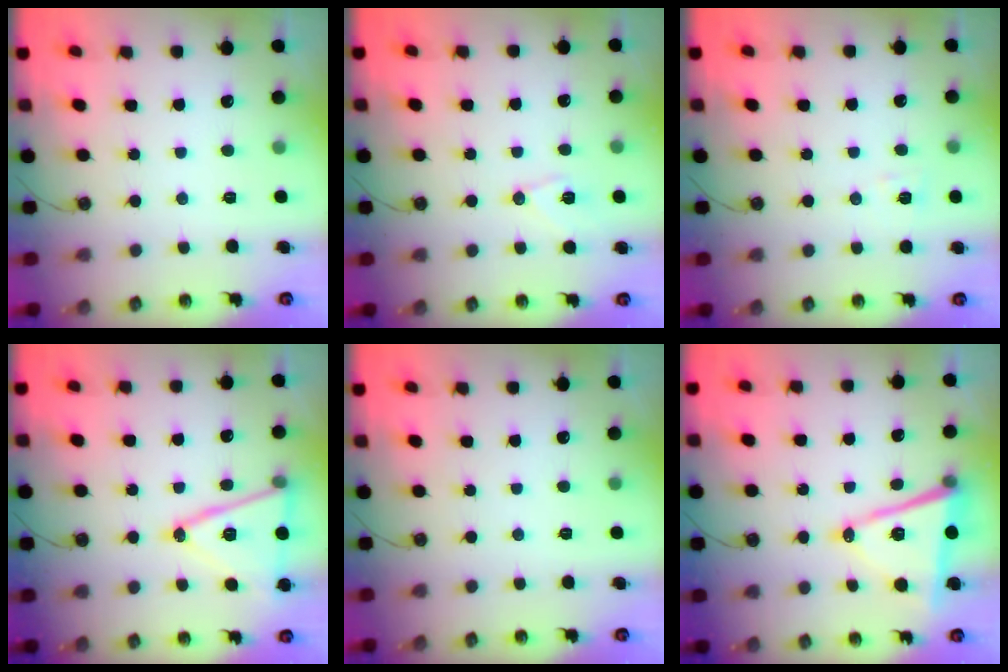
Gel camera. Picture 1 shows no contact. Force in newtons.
{"total": 8.3, "press": 8.2, "slide": 1.1}
{"total": 6.3, "press": 6.0, "slide": 1.9}
{"total": 15.9, "press": 15.5, "slide": 3.6}
{"total": 0.0}
{"total": 13.2, "press": 12.6, "slide": 4.0}